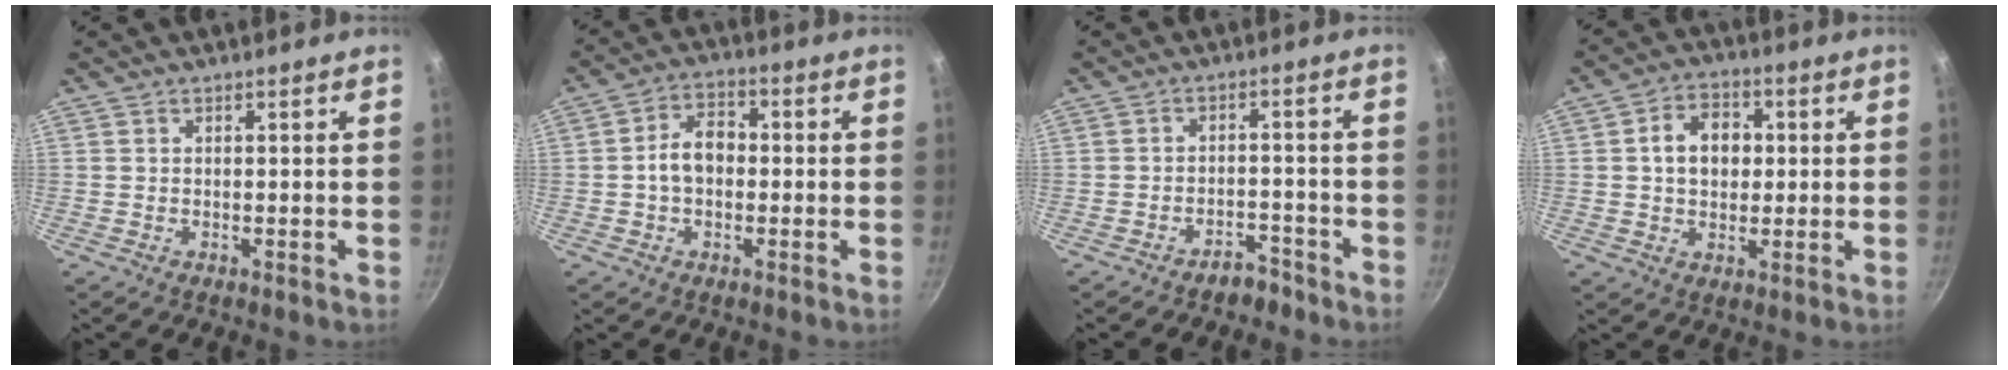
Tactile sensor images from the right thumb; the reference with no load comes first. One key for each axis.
{"total": 6.9, "fx": -0.5, "fy": 4.9, "fz": 4.9, "tx": -0.059, "ty": 0.025, "tz": -0.016}
{"total": 3.6, "fx": -3.0, "fy": 1.6, "fz": 1.1, "tx": 0.002, "ty": 0.035, "tz": -0.038}
{"total": 8.6, "fx": 1.0, "fy": 6.5, "fz": 5.5, "tx": -0.063, "ty": 0.013, "tz": 0.009}